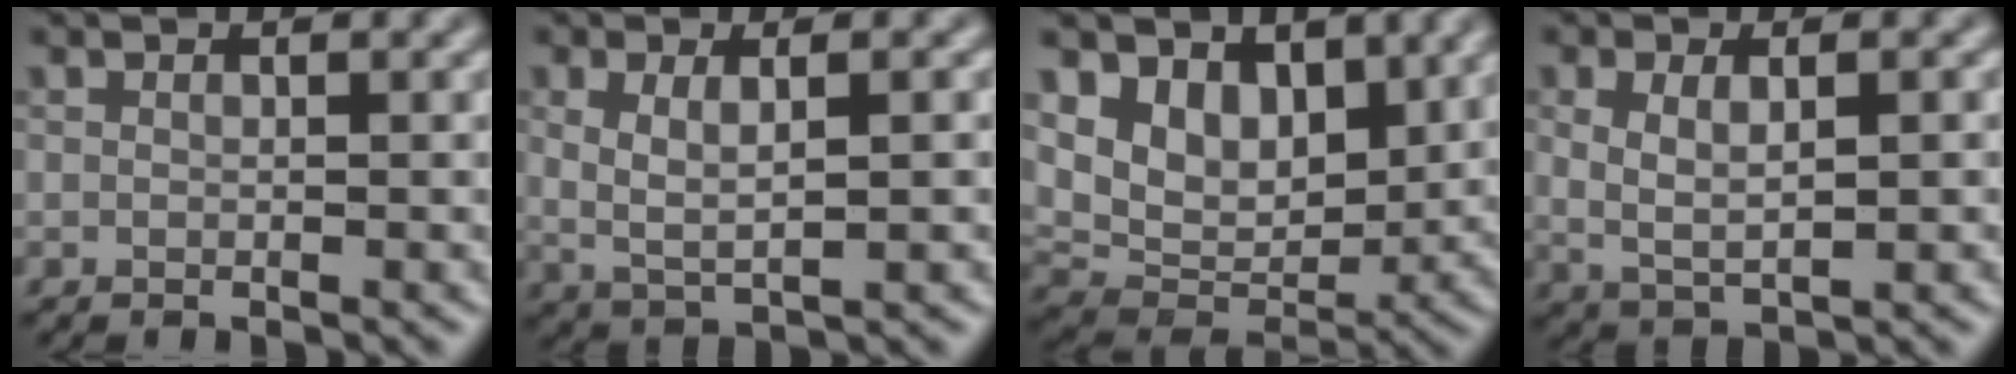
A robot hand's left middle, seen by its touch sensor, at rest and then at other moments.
{"total": 2.9, "force": [0.6, 1.0, 2.6], "torque": [-0.056, -0.006, 0.014]}
{"total": 6.7, "force": [3.4, 4.5, 3.6], "torque": [-0.064, -0.019, 0.055]}
{"total": 3.0, "force": [0.5, 1.4, 2.6], "torque": [-0.058, -0.005, 0.014]}